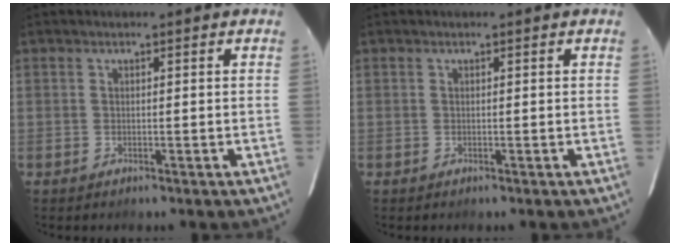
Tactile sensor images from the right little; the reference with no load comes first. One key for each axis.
{"total": 0.0}